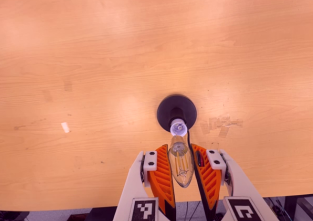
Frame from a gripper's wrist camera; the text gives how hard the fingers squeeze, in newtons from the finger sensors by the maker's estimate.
{"total": 13.4, "left": 14.4, "right": 12.3}